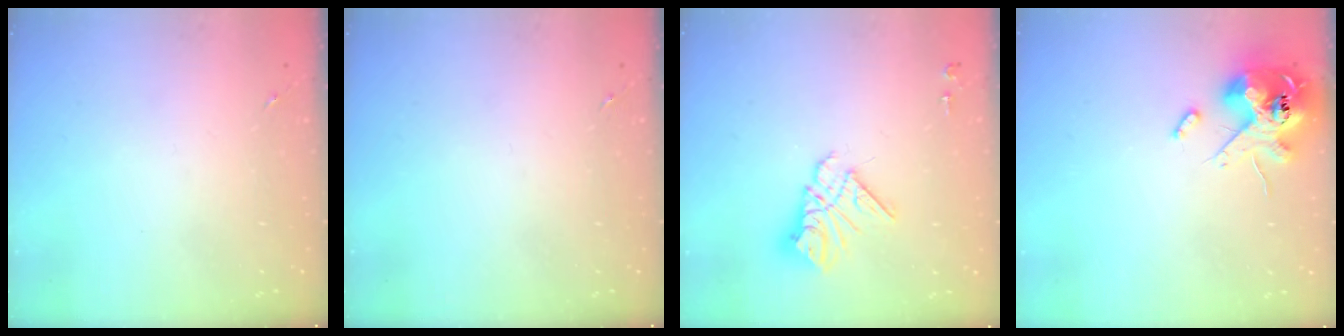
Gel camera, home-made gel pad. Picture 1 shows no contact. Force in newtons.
{"total": 0.0}
{"total": 12.7, "press": 12.6, "slide": 1.1}
{"total": 13.8, "press": 13.6, "slide": 2.2}